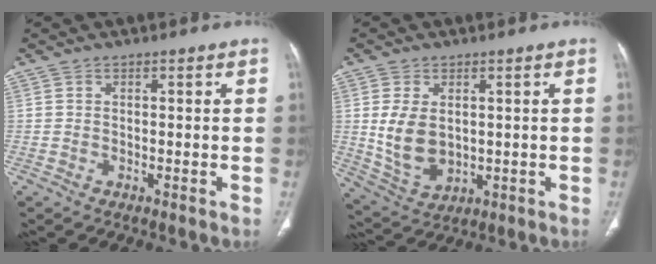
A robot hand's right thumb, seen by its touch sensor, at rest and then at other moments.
{"total": 8.9, "force": [0.8, 6.0, 6.6], "torque": [-0.116, -0.012, 0.034]}